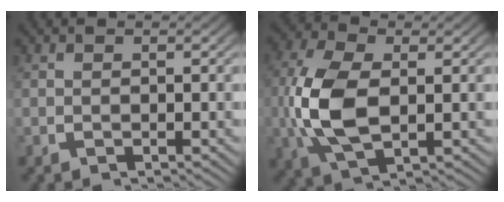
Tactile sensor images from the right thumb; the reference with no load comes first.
{"total": 8.8, "force": [-0.3, 5.4, 6.9], "torque": [-0.180, -0.028, 0.011]}